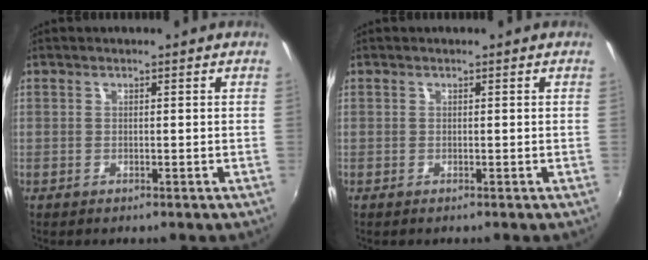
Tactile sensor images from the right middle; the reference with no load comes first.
{"total": 0.0}